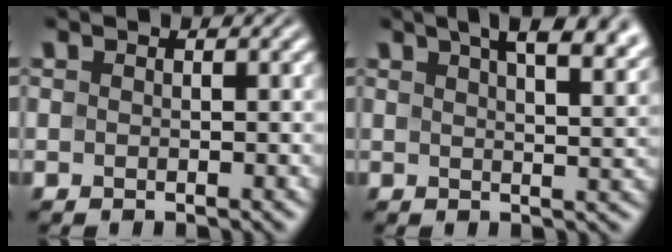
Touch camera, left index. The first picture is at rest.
{"total": 10.2, "force": [6.4, 4.0, 6.8], "torque": [-0.043, 0.042, 0.055]}